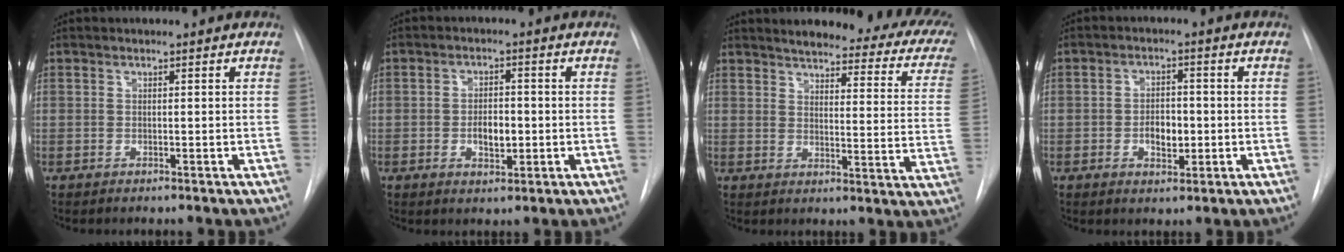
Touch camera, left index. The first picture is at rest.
{"total": 4.1, "force": [-0.7, 2.0, 3.6], "torque": [-0.058, 0.001, -0.007]}
{"total": 21.7, "force": [18.3, 4.8, 10.6], "torque": [-0.127, -0.044, 0.194]}
{"total": 4.3, "force": [-0.9, 2.4, 3.5], "torque": [-0.054, 0.003, -0.010]}